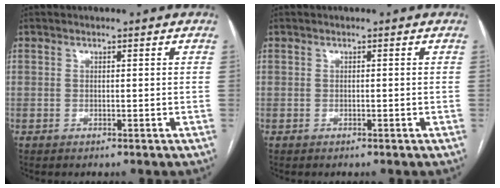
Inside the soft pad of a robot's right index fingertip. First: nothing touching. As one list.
[{"total": 0.0}]